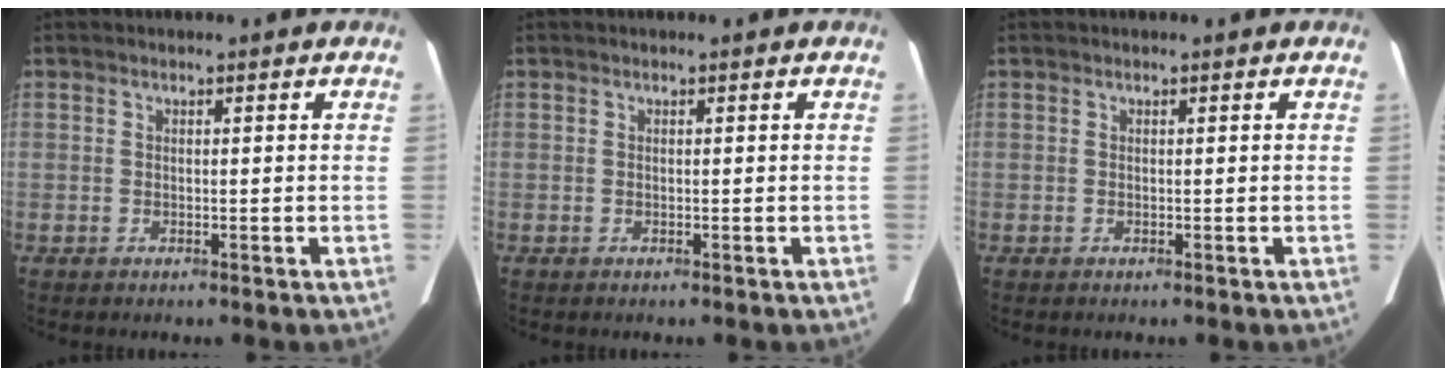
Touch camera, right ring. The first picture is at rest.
{"total": 0.0}
{"total": 0.0}